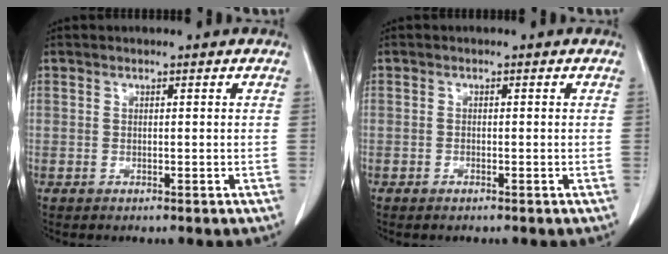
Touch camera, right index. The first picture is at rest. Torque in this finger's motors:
{"motor_torque": [0.01, 0.04, 0.08, 0.01]}